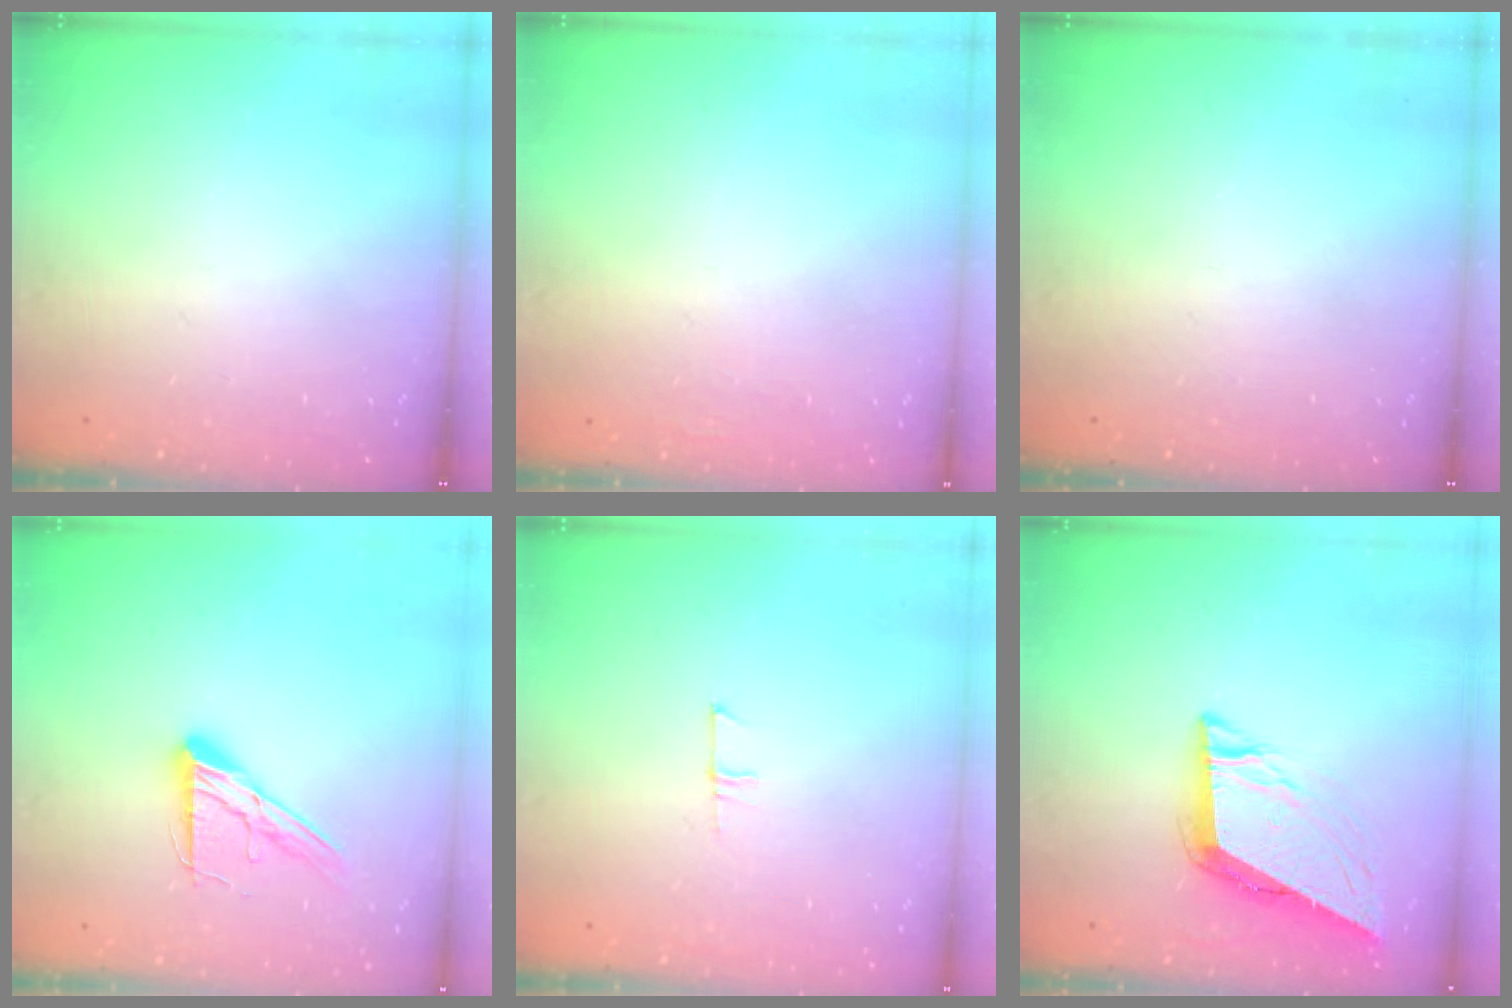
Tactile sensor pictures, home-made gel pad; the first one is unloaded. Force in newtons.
{"total": 1.8, "press": 1.7, "slide": 0.4}
{"total": 0.0}
{"total": 12.3, "press": 12.3, "slide": 1.0}
{"total": 4.8, "press": 4.8, "slide": 0.3}
{"total": 9.8, "press": 9.3, "slide": 3.0}